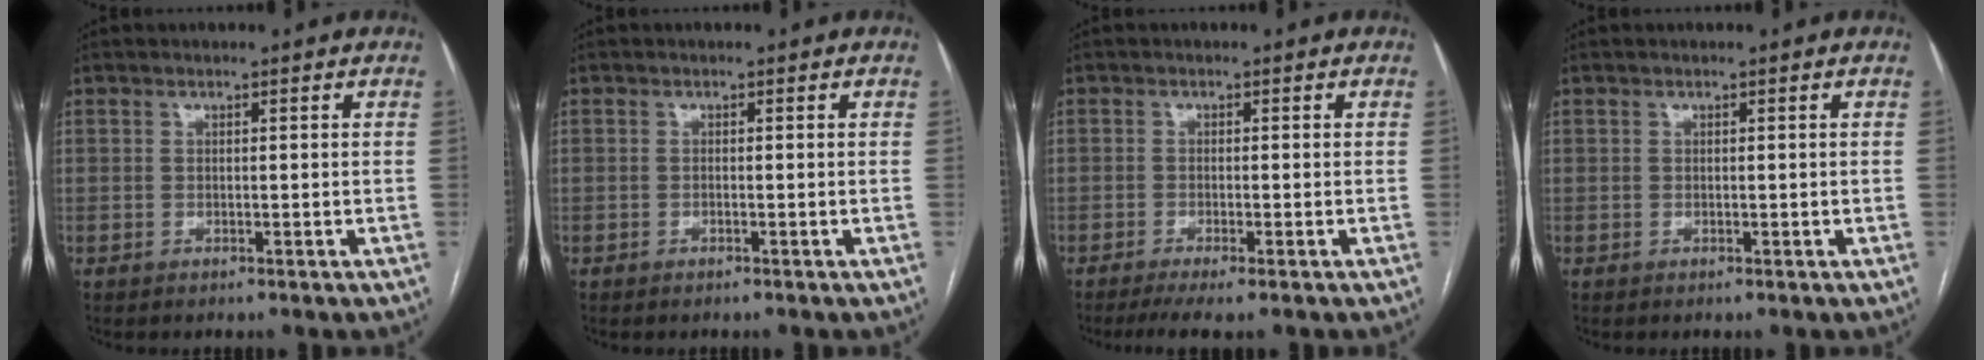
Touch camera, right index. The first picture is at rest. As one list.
[{"total": 0.0}, {"total": 4.1, "force": [-2.9, 0.1, 2.9], "torque": [-0.048, -0.010, -0.049]}, {"total": 0.0}]